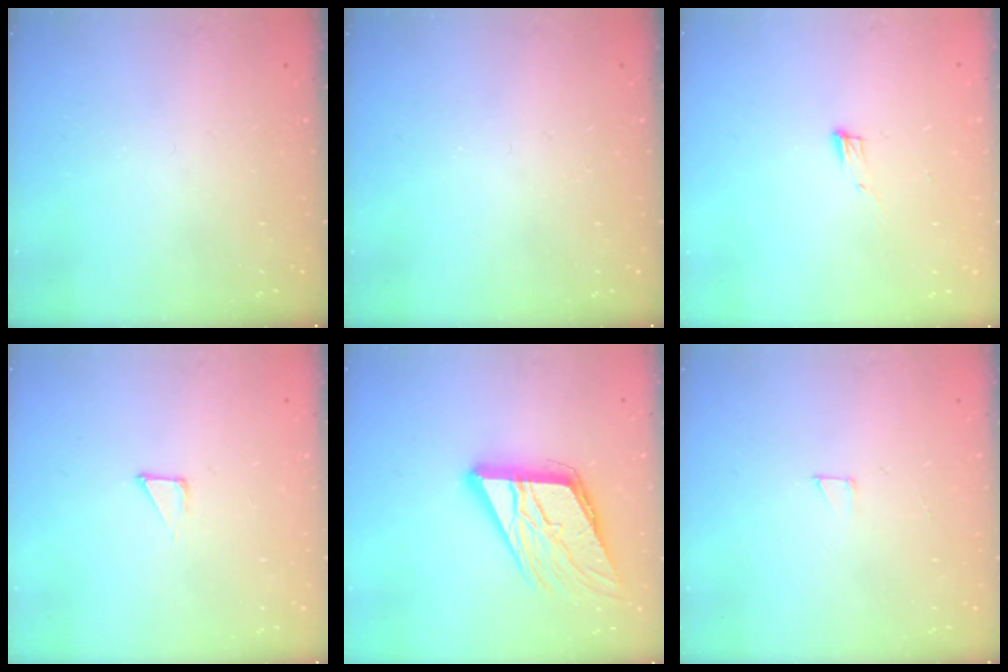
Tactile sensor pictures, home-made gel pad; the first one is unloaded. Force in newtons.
{"total": 0.0}
{"total": 5.1, "press": 4.9, "slide": 1.1}
{"total": 2.7, "press": 2.7, "slide": 0.3}
{"total": 17.7, "press": 17.6, "slide": 2.1}
{"total": 2.0, "press": 2.0, "slide": 0.0}